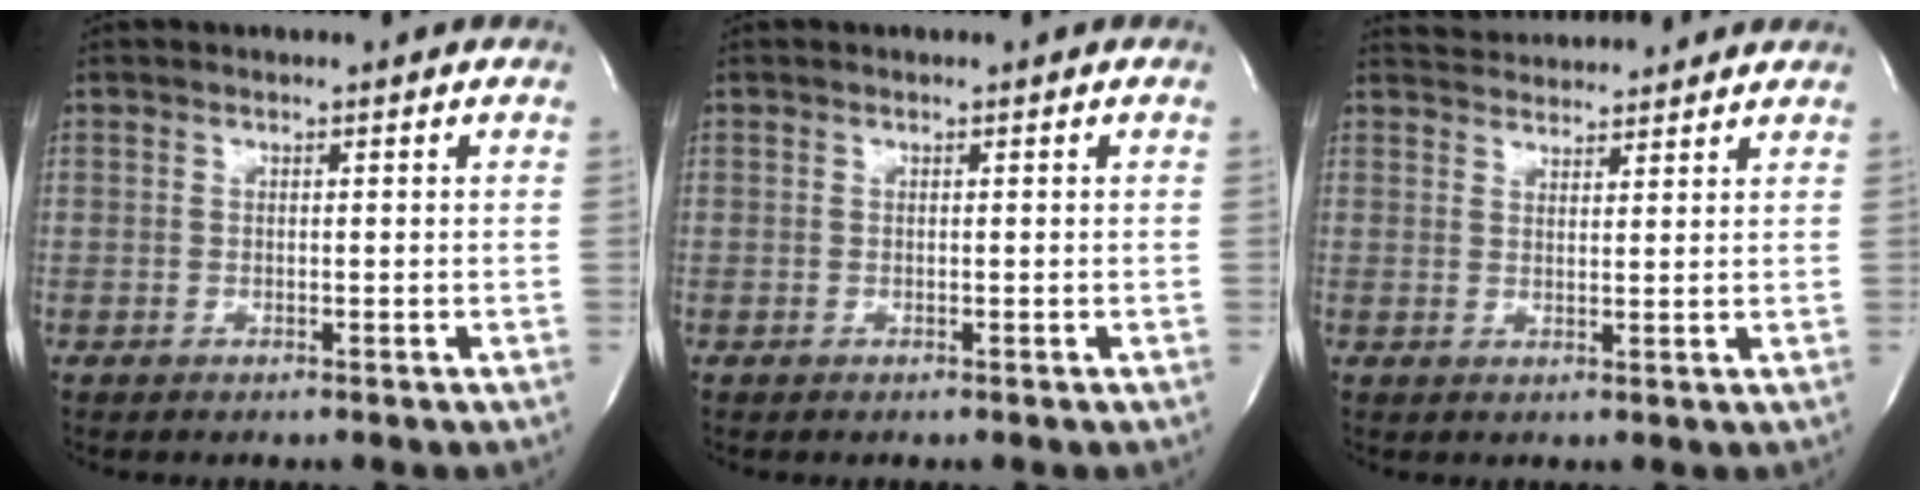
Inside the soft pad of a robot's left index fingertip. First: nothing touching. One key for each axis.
{"total": 0.0}
{"total": 7.2, "fx": 7.1, "fy": 0.7, "fz": 1.0, "tx": -0.023, "ty": 0.027, "tz": 0.101}